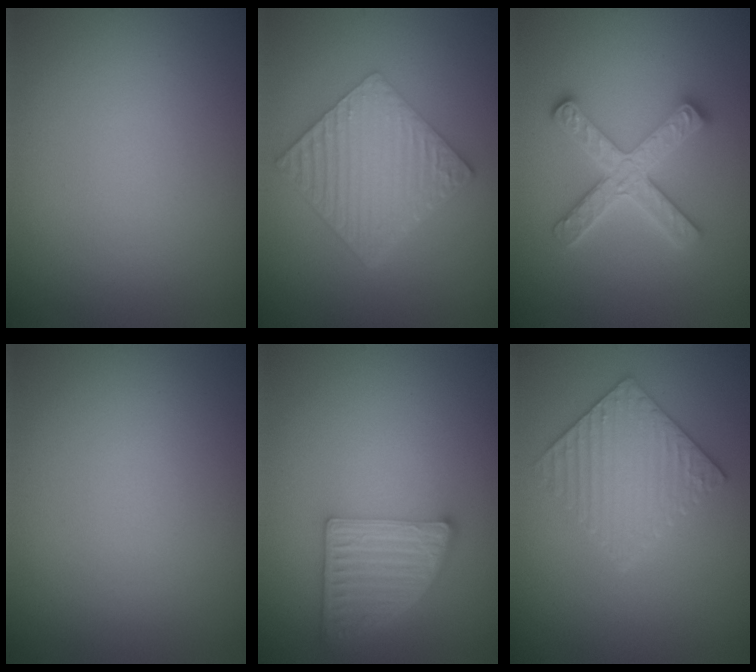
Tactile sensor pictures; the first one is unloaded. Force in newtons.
{"total": 7.0, "press": 4.6, "slide": 5.2}
{"total": 3.7, "press": 3.6, "slide": 0.6}
{"total": 0.0}
{"total": 4.6, "press": 3.9, "slide": 2.4}
{"total": 4.1, "press": 3.7, "slide": 1.7}